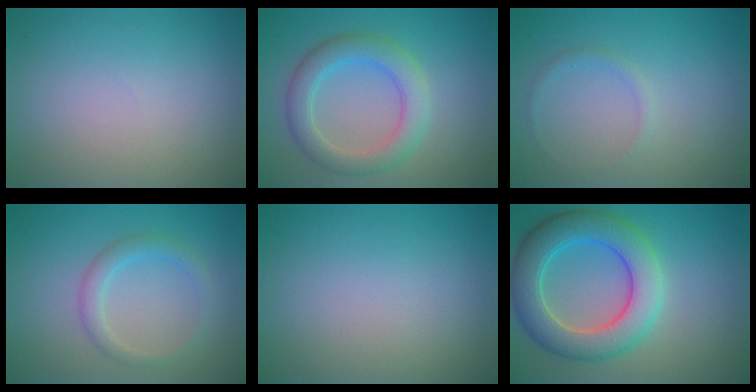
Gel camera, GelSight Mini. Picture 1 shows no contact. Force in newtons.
{"total": 4.3, "press": 4.3, "slide": 0.2}
{"total": 0.9, "press": 0.8, "slide": 0.1}
{"total": 2.0, "press": 2.0, "slide": 0.2}
{"total": 0.0}
{"total": 7.7, "press": 7.7, "slide": 0.2}